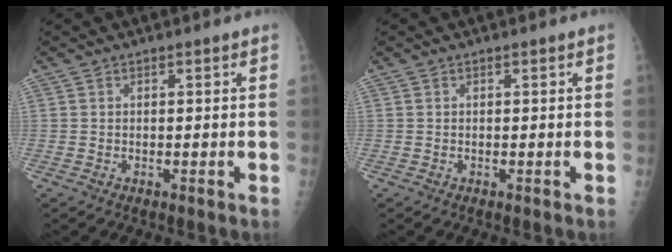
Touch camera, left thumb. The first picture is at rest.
{"total": 0.0}